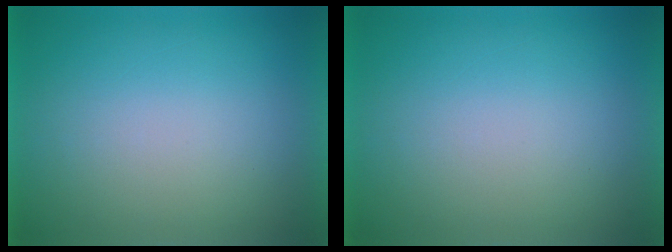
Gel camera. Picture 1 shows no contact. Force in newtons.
{"total": 0.0}